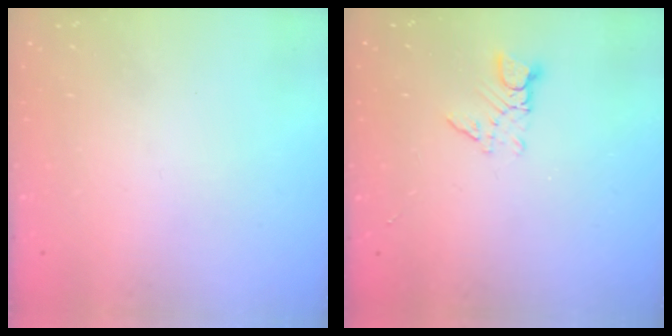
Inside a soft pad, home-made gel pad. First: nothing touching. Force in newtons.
{"total": 3.9, "press": 3.9, "slide": 0.5}